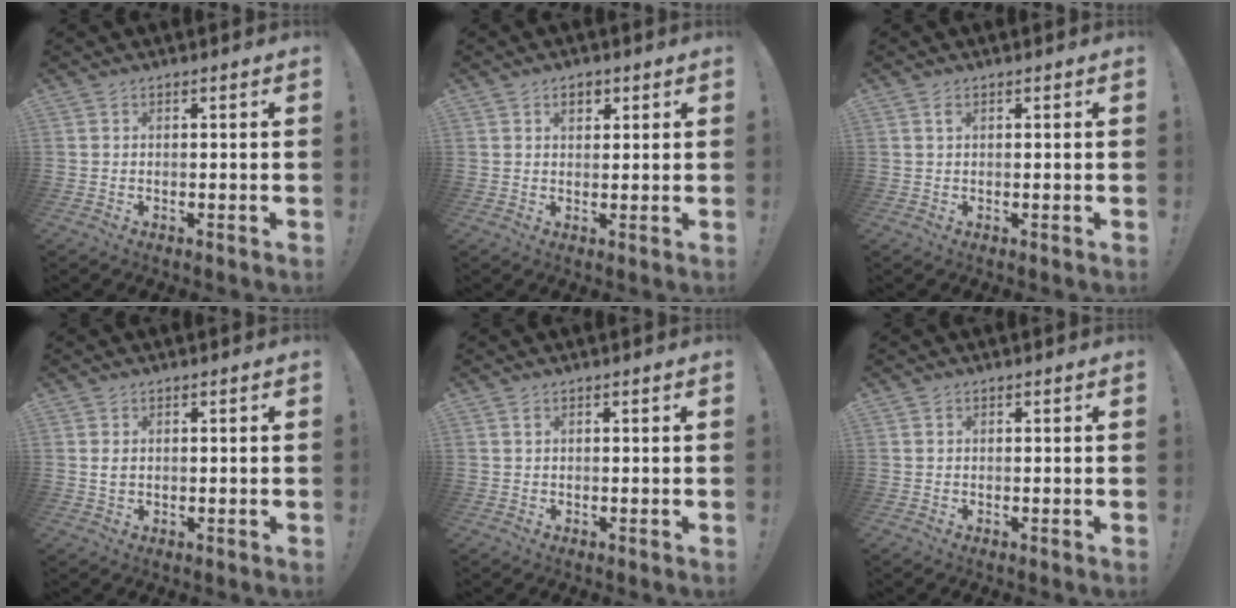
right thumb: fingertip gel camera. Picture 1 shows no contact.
{"total": 3.3, "force": [1.5, 2.2, 2.0], "torque": [-0.028, 0.002, 0.025]}
{"total": 1.0, "force": [0.4, 0.4, 0.8], "torque": [-0.011, -0.001, 0.005]}
{"total": 1.7, "force": [0.4, 1.2, 1.1], "torque": [-0.021, 0.002, 0.007]}
{"total": 1.2, "force": [0.4, 1.1, 0.3], "torque": [0.008, -0.003, 0.003]}
{"total": 0.5, "force": [0.3, 0.5, 0.0], "torque": [0.006, -0.001, 0.003]}